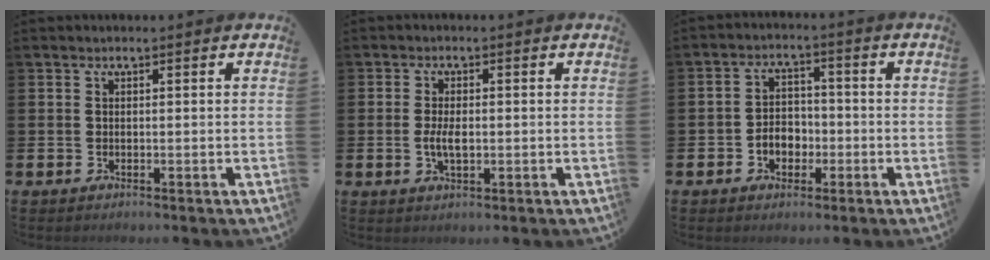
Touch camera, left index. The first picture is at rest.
{"total": 3.1, "force": [-0.3, 1.5, 2.7], "torque": [-0.044, 0.000, -0.008]}
{"total": 3.8, "force": [-1.6, 2.9, 1.9], "torque": [-0.032, 0.006, -0.036]}